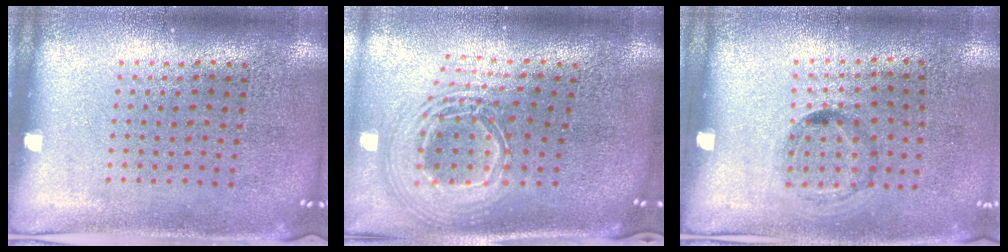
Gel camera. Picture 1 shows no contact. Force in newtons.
{"total": 2.7, "press": 1.8, "slide": 2.0}
{"total": 1.2, "press": 0.7, "slide": 1.0}